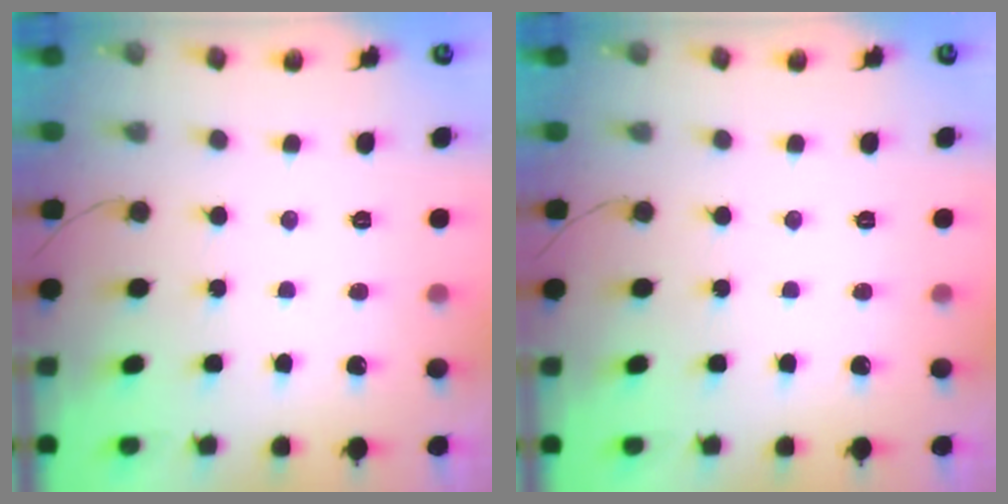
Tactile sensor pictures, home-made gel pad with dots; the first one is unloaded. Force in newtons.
{"total": 0.0}